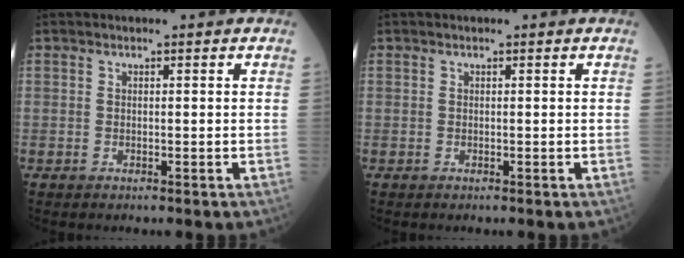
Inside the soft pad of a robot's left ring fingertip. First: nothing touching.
{"total": 0.0}